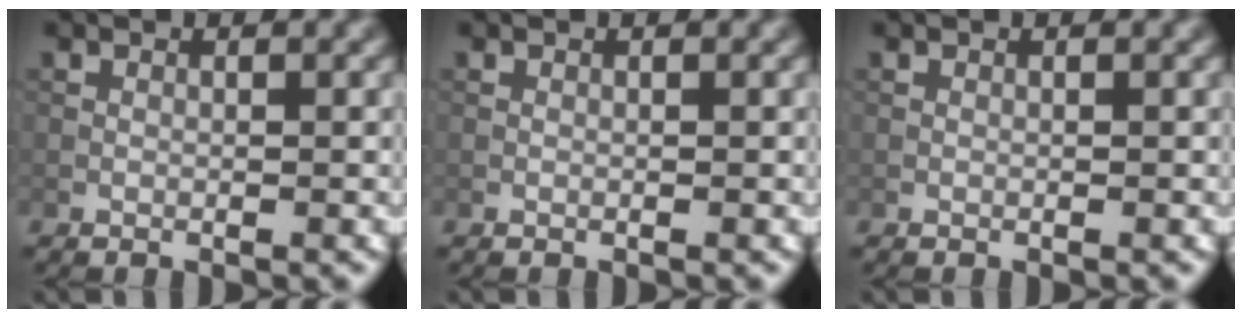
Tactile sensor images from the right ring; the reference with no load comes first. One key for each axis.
{"total": 0.0}
{"total": 0.0}